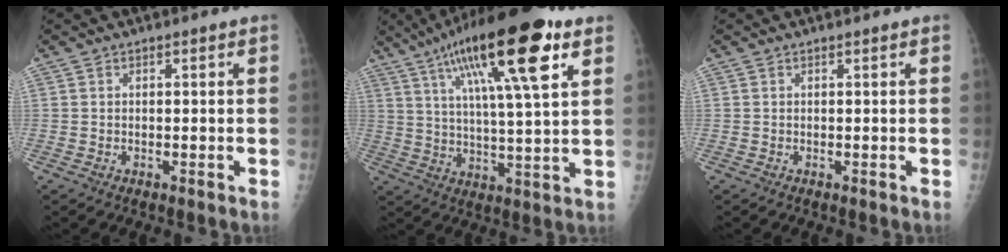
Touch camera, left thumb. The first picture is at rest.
{"total": 22.1, "force": [10.9, 4.8, 18.6], "torque": [-0.303, -0.010, 0.178]}
{"total": 0.0}